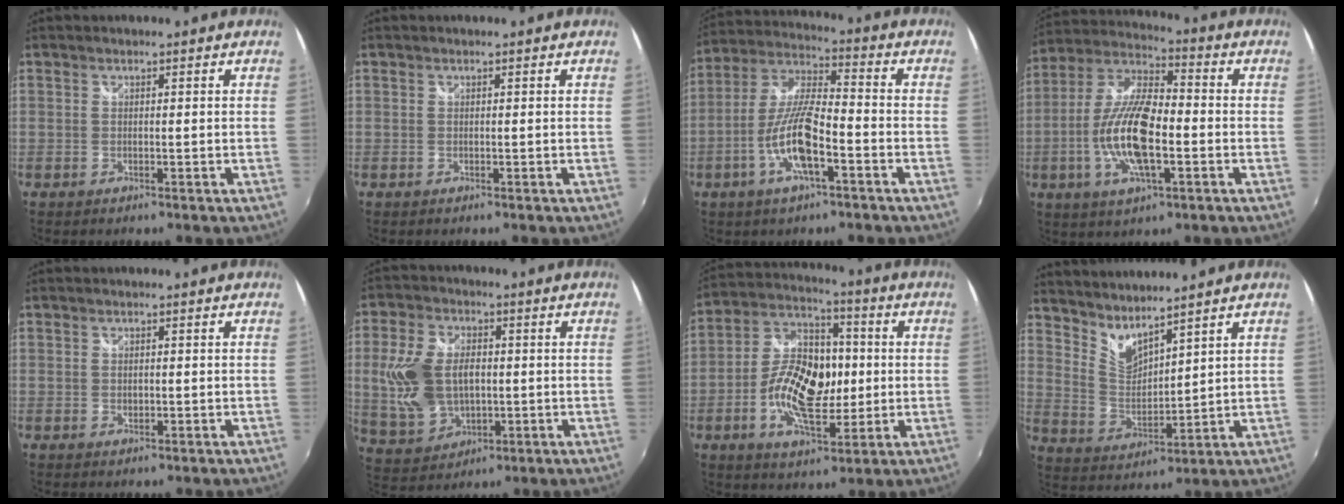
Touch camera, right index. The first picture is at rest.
{"total": 0.0}
{"total": 12.2, "force": [-5.0, 3.0, 10.7], "torque": [-0.226, -0.002, -0.097]}
{"total": 15.2, "force": [-3.4, 5.4, 13.8], "torque": [-0.281, -0.001, -0.067]}
{"total": 1.2, "force": [-0.1, 0.8, 0.8], "torque": [-0.015, 0.001, -0.003]}
{"total": 13.9, "force": [0.3, 9.4, 10.3], "torque": [-0.223, 0.006, 0.023]}
{"total": 15.0, "force": [-1.8, 8.2, 12.4], "torque": [-0.249, 0.011, -0.033]}
{"total": 7.7, "force": [6.7, 1.4, 3.4], "torque": [-0.061, -0.010, 0.134]}